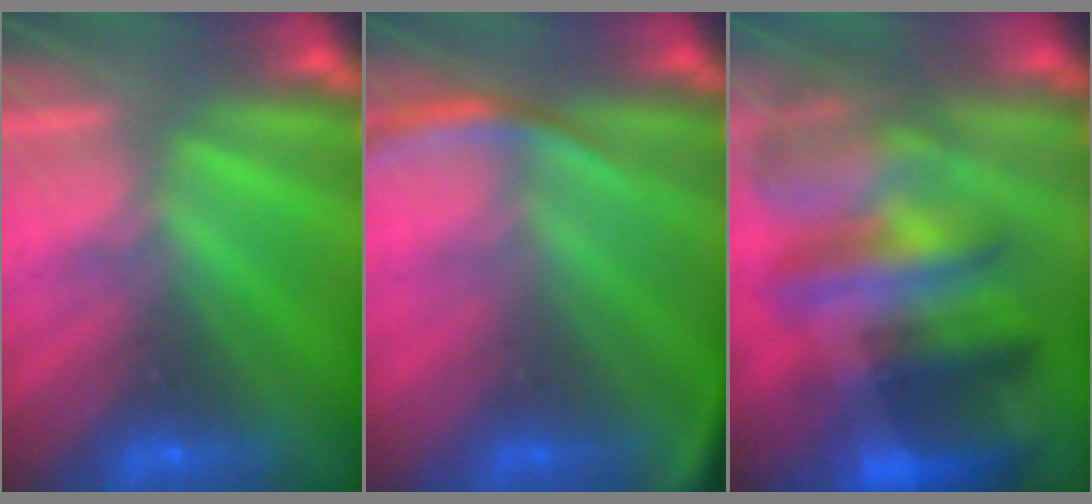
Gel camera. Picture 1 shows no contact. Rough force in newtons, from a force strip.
{"total": 2.6}
{"total": 9.5}